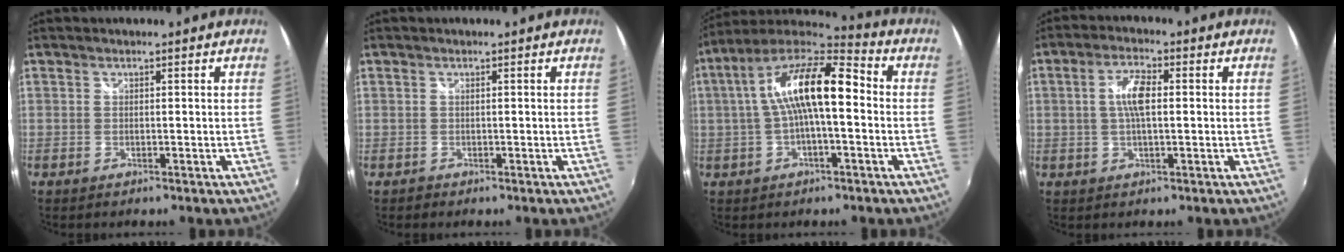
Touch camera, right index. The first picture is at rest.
{"total": 0.8, "force": [-0.3, 0.7, -0.1], "torque": [0.000, 0.002, -0.003]}
{"total": 15.4, "force": [0.8, 4.6, 14.6], "torque": [-0.267, 0.025, 0.004]}
{"total": 5.6, "force": [0.5, 1.8, 5.2], "torque": [-0.100, 0.009, 0.010]}